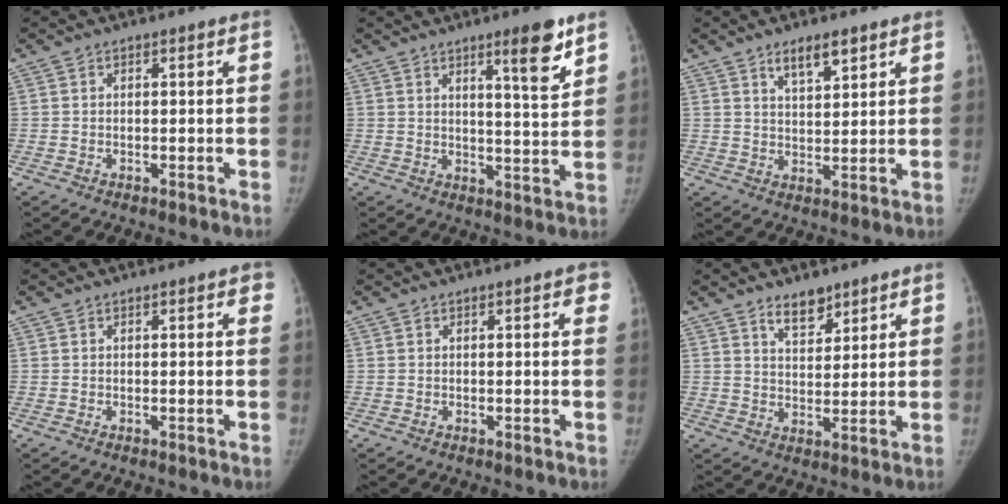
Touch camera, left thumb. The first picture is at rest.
{"total": 8.4, "force": [5.3, 1.1, 6.5], "torque": [-0.084, -0.038, 0.076]}
{"total": 5.5, "force": [3.7, 2.0, 3.6], "torque": [-0.044, -0.027, 0.063]}
{"total": 1.5, "force": [0.7, 0.5, 1.2], "torque": [-0.008, 0.000, 0.005]}
{"total": 2.0, "force": [1.0, 0.7, 1.6], "torque": [-0.009, 0.001, 0.007]}
{"total": 5.4, "force": [4.0, 2.7, 2.5], "torque": [-0.017, -0.032, 0.071]}